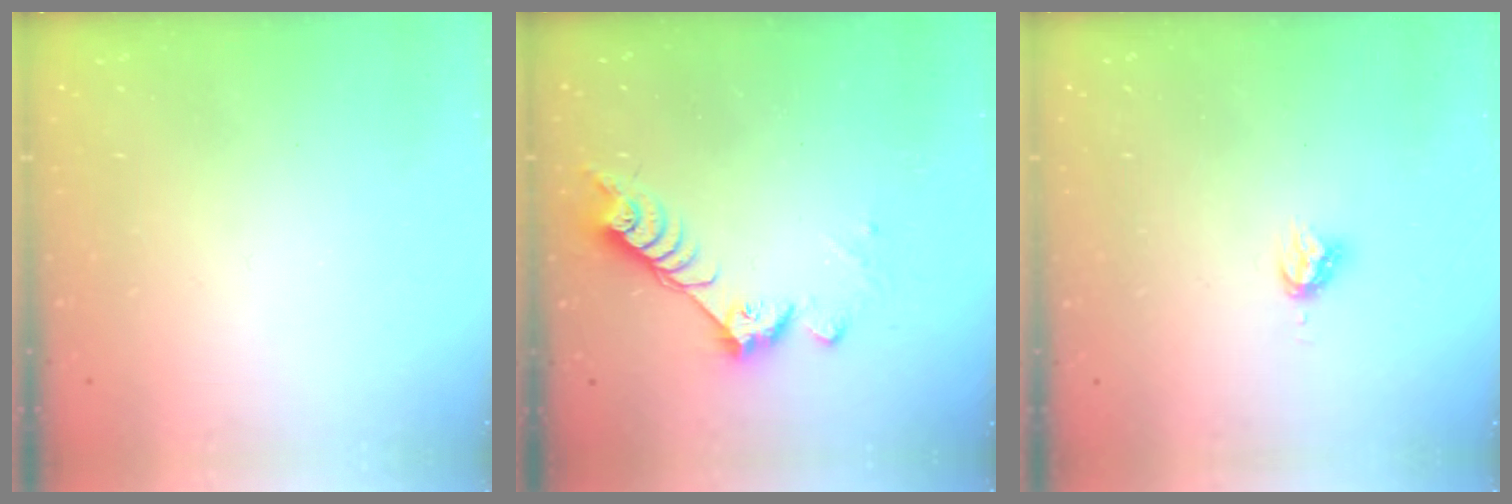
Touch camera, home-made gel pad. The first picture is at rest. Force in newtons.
{"total": 7.0, "press": 6.9, "slide": 1.4}
{"total": 4.2, "press": 4.2, "slide": 0.0}